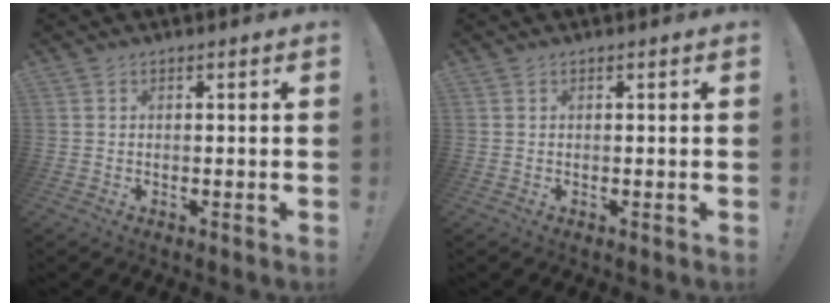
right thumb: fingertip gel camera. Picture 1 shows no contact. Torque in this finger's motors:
{"motor_torque": [0.03, -0.01, -0.06, 0.05, 0.01]}